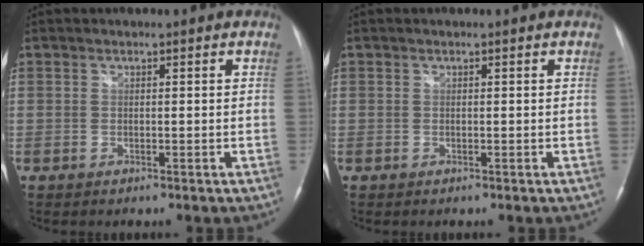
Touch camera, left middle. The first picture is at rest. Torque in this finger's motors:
{"motor_torque": [-0.02, 0.02, 0.02, 0.00]}